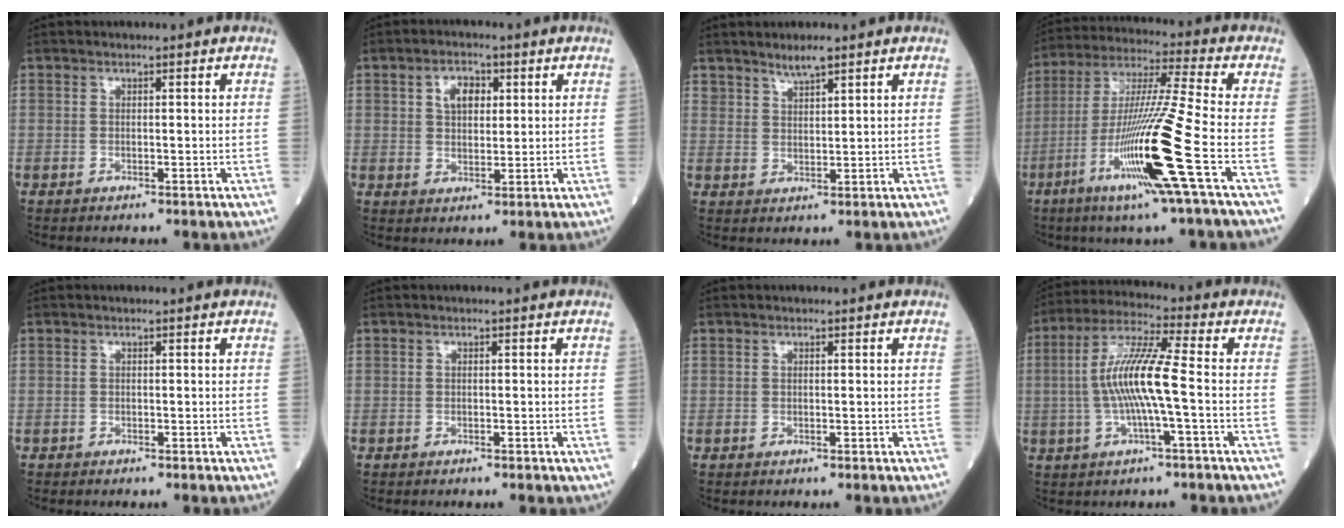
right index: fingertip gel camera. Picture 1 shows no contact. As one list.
[{"total": 4.5, "force": [1.7, 2.7, 3.2], "torque": [-0.058, 0.009, 0.030]}, {"total": 3.2, "force": [2.7, 0.6, 1.6], "torque": [-0.033, 0.001, 0.052]}, {"total": 17.1, "force": [-6.2, -2.0, 15.8], "torque": [-0.320, -0.028, -0.122]}, {"total": 0.0}, {"total": 0.6, "force": [-0.5, 0.2, 0.2], "torque": [-0.008, -0.001, -0.006]}, {"total": 0.0}, {"total": 10.3, "force": [-1.0, 0.3, 10.2], "torque": [-0.205, 0.010, -0.027]}]